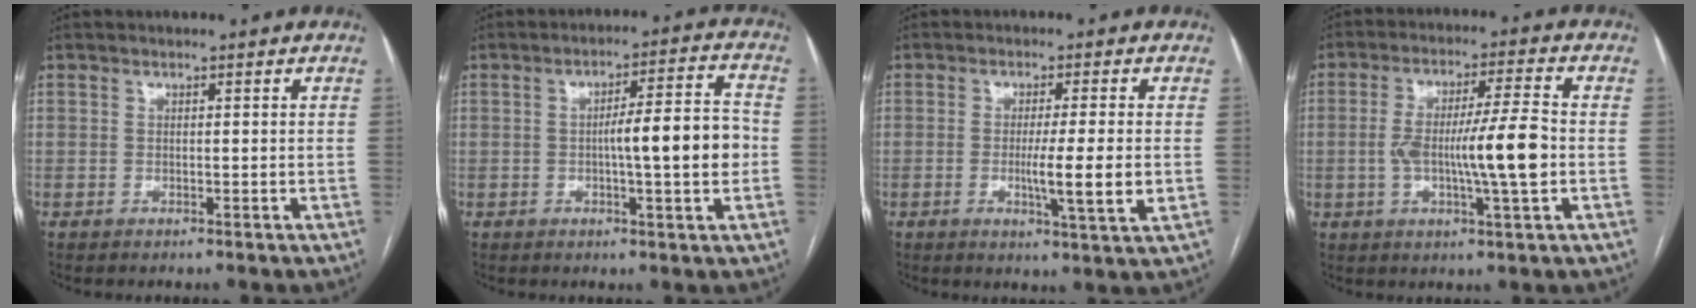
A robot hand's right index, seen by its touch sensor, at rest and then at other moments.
{"total": 9.4, "force": [-1.0, 0.7, 9.3], "torque": [-0.135, 0.016, -0.017]}
{"total": 7.1, "force": [-1.0, -0.5, 7.1], "torque": [-0.116, -0.018, -0.019]}
{"total": 11.1, "force": [-1.5, 0.5, 11.0], "torque": [-0.195, 0.006, -0.028]}